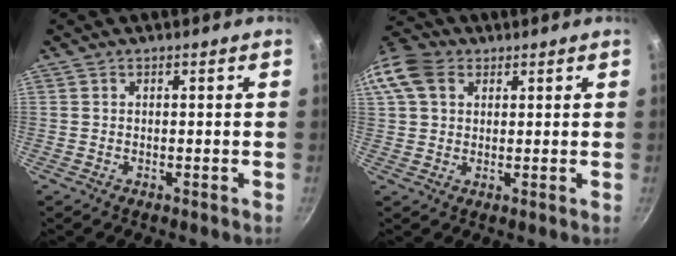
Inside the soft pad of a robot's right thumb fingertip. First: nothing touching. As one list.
[{"total": 12.1, "force": [4.3, 9.0, 6.8], "torque": [-0.143, 0.018, 0.069]}]